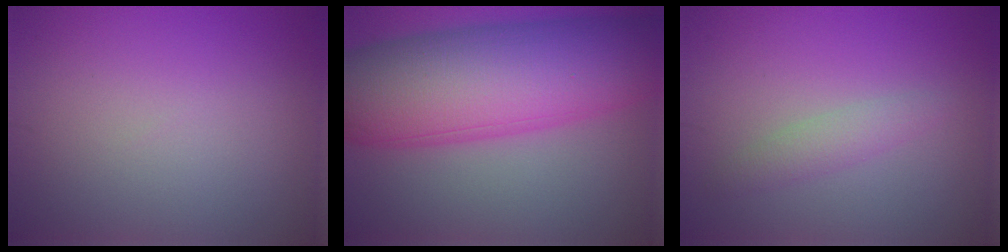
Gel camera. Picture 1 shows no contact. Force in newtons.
{"total": 13.8, "press": 13.8, "slide": 0.3}
{"total": 1.7, "press": 1.7, "slide": 0.1}